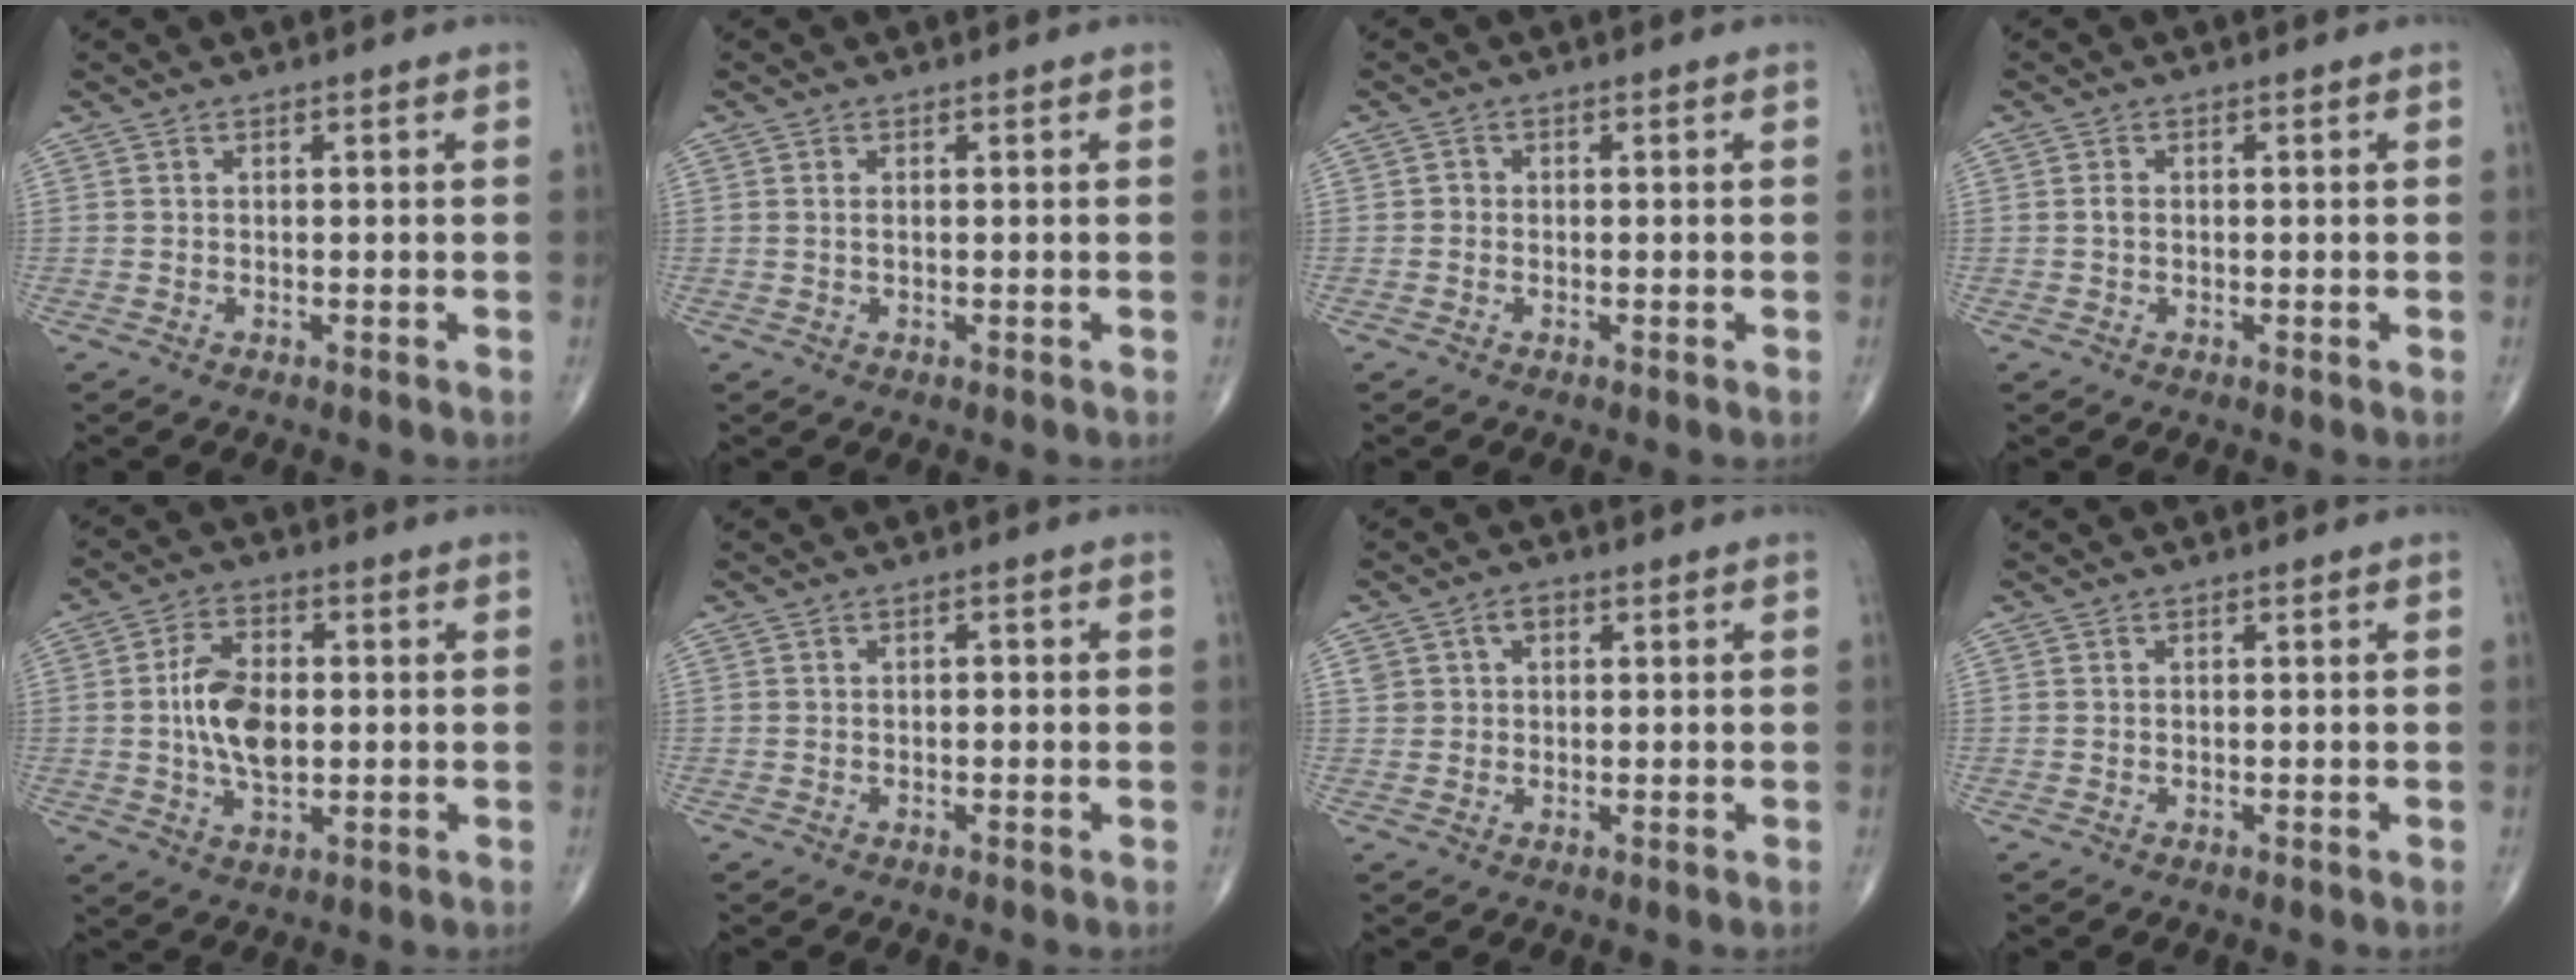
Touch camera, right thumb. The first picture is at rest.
{"total": 0.7, "force": [0.1, 0.3, 0.7], "torque": [-0.013, 0.000, 0.002]}
{"total": 0.8, "force": [-0.2, 0.7, 0.3], "torque": [0.000, 0.002, -0.008]}
{"total": 1.0, "force": [-0.1, 0.6, 0.8], "torque": [-0.015, 0.000, -0.002]}
{"total": 9.9, "force": [0.1, 5.6, 8.2], "torque": [-0.142, 0.003, 0.000]}
{"total": 0.7, "force": [0.0, 0.4, 0.6], "torque": [-0.003, 0.002, -0.003]}
{"total": 3.0, "force": [1.1, 2.3, 1.5], "torque": [-0.014, 0.002, 0.022]}
{"total": 0.0}